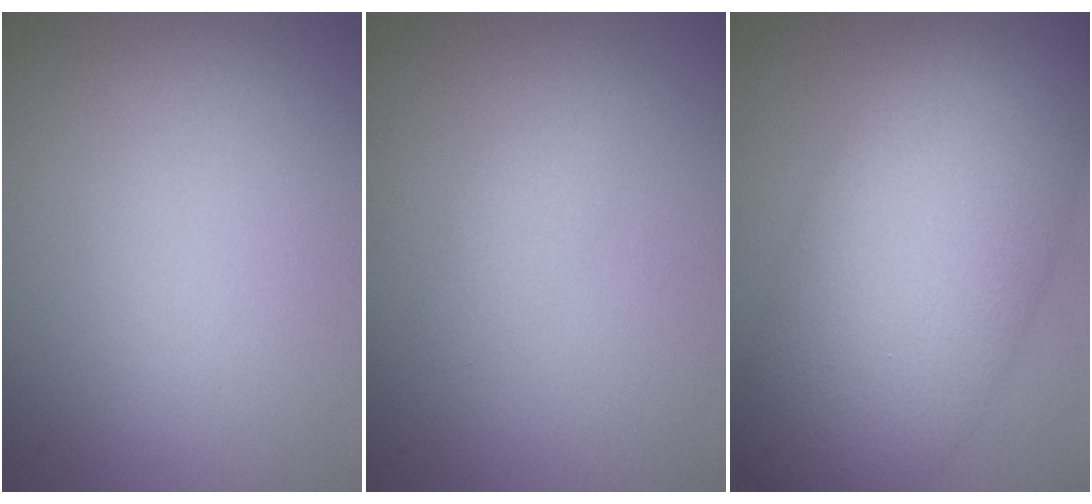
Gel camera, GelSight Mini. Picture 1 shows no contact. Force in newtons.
{"total": 1.1, "press": 1.1, "slide": 0.0}
{"total": 12.3, "press": 12.3, "slide": 0.4}